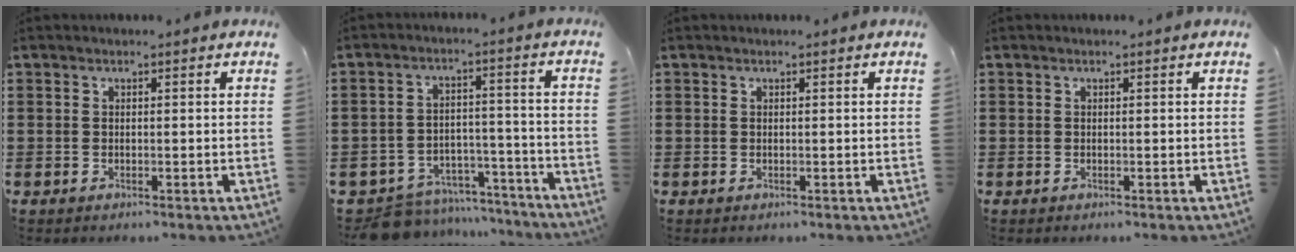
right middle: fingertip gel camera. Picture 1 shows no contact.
{"total": 8.5, "force": [-8.2, 2.1, 1.2], "torque": [-0.019, 0.030, -0.158]}
{"total": 0.0}
{"total": 0.0}